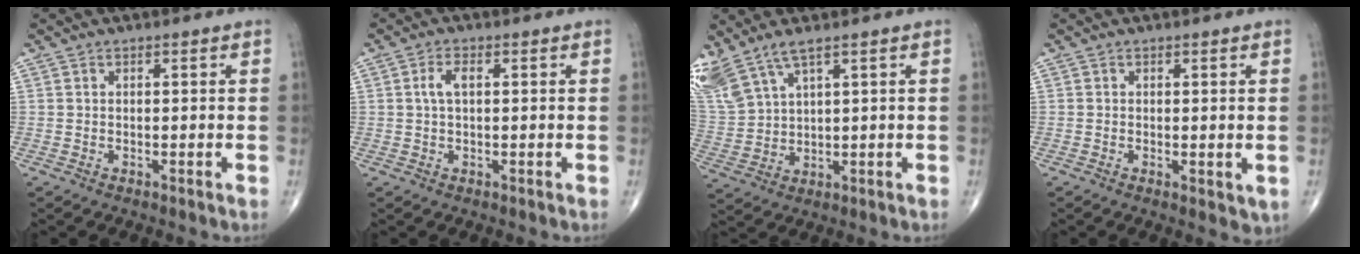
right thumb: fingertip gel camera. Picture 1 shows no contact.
{"total": 3.0, "force": [0.5, 1.4, 2.6], "torque": [-0.059, 0.008, 0.009]}
{"total": 10.5, "force": [7.2, 3.7, 6.6], "torque": [-0.165, -0.019, 0.161]}
{"total": 2.4, "force": [-0.1, 1.1, 2.2], "torque": [-0.026, -0.008, 0.000]}